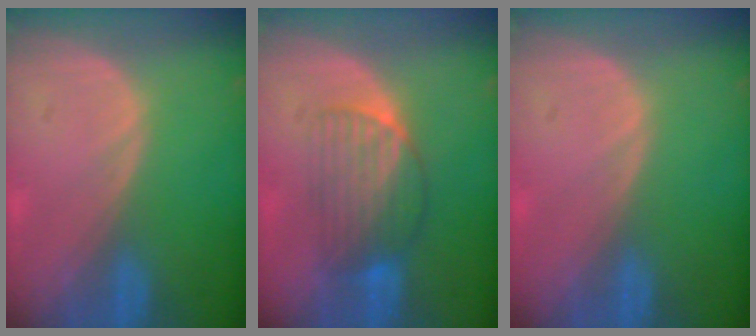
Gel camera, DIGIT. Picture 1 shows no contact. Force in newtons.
{"total": 6.7, "press": 6.3, "slide": 2.3}
{"total": 0.0}